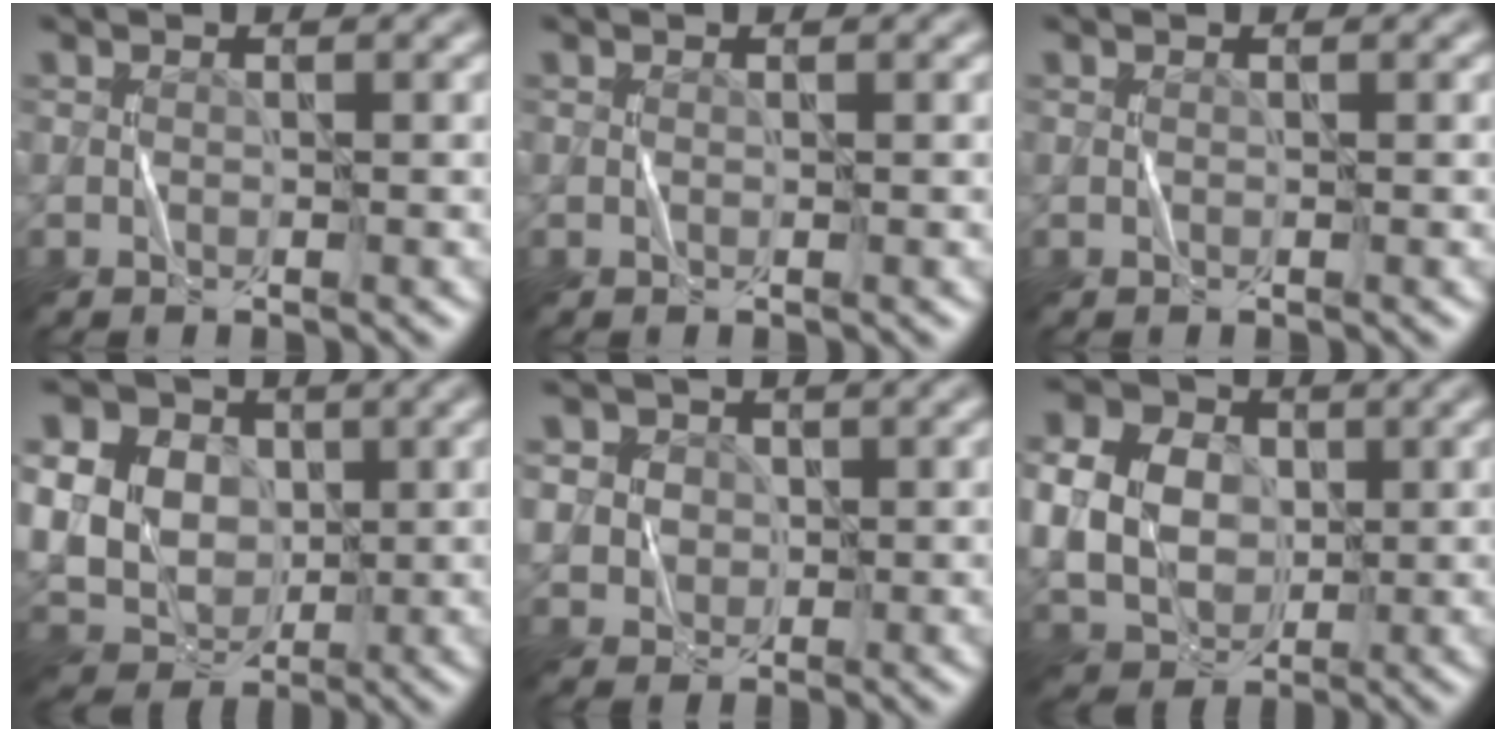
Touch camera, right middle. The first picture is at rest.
{"total": 0.0}
{"total": 0.0}
{"total": 18.0, "force": [3.8, 15.5, 8.3], "torque": [-0.201, 0.034, 0.048]}
{"total": 6.1, "force": [2.0, 5.3, 2.3], "torque": [-0.057, 0.027, 0.021]}
{"total": 8.5, "force": [0.9, 7.1, 4.6], "torque": [-0.106, 0.018, 0.007]}